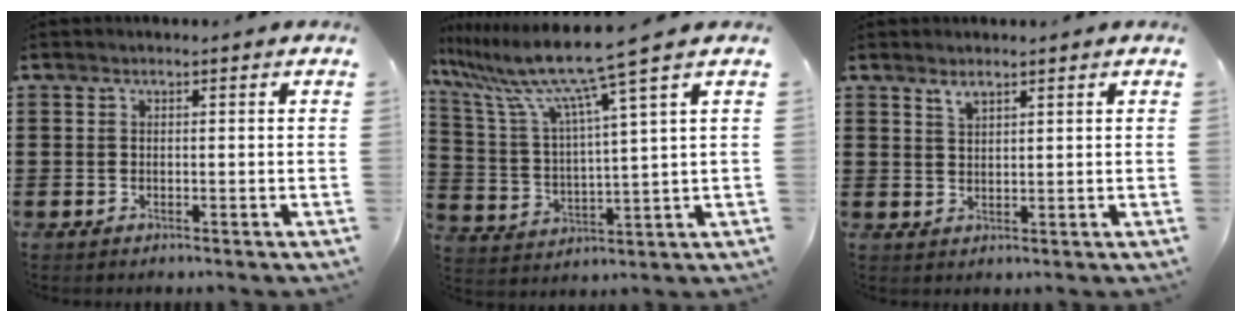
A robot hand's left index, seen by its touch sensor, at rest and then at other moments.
{"total": 10.6, "force": [7.9, -0.7, 7.0], "torque": [-0.166, -0.047, 0.125]}
{"total": 2.0, "force": [1.6, 0.6, 1.1], "torque": [-0.024, 0.001, 0.030]}